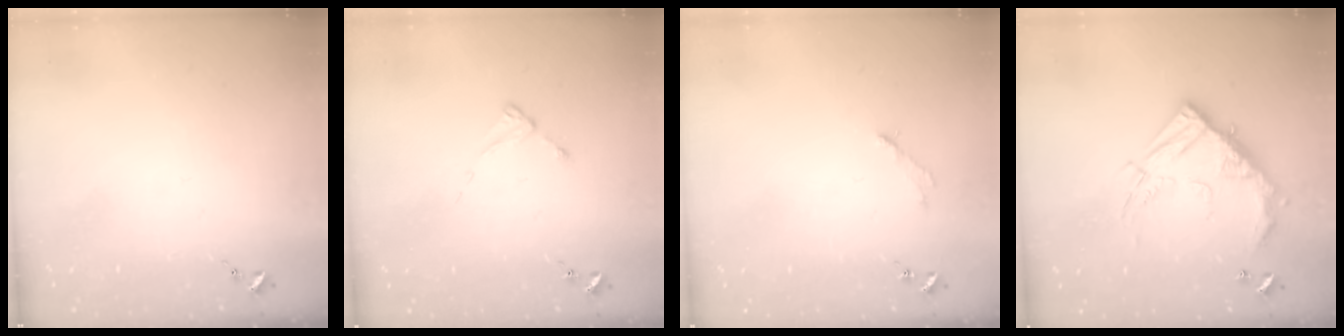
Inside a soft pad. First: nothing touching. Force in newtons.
{"total": 2.3, "press": 2.3, "slide": 0.3}
{"total": 2.8, "press": 2.8, "slide": 0.4}
{"total": 19.4, "press": 19.2, "slide": 2.1}